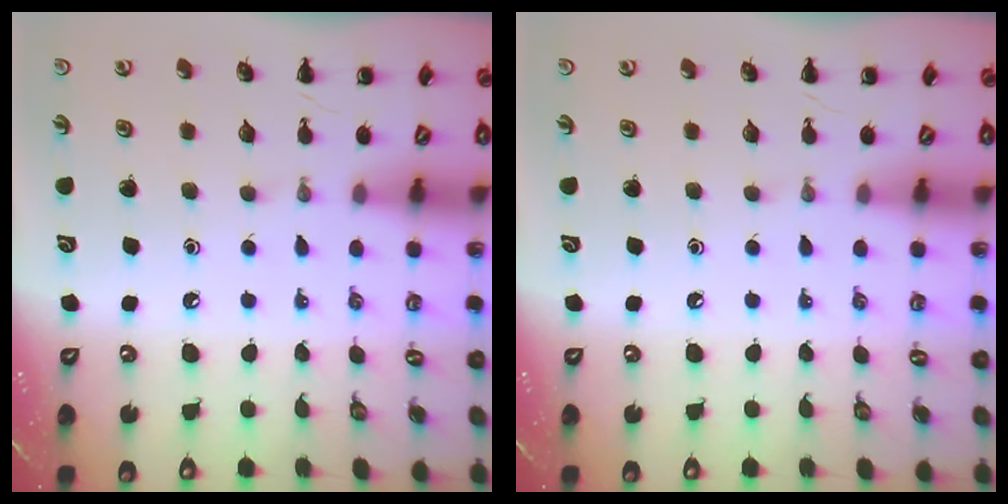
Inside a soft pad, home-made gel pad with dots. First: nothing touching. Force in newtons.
{"total": 0.0}